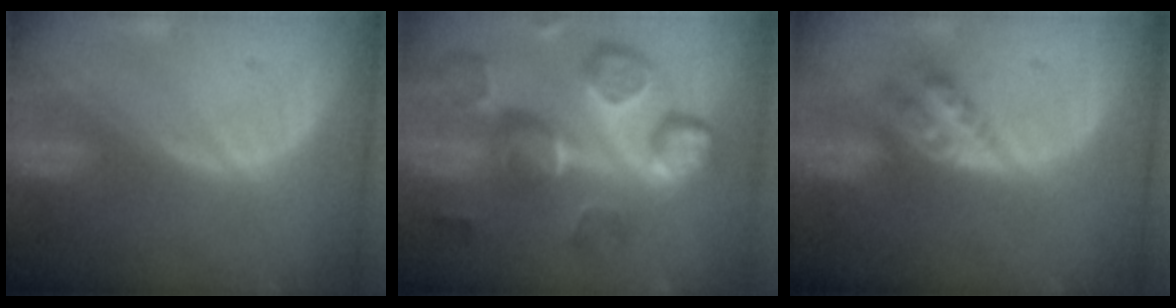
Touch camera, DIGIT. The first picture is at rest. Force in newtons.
{"total": 12.6, "press": 11.2, "slide": 5.7}
{"total": 4.5, "press": 4.0, "slide": 2.0}